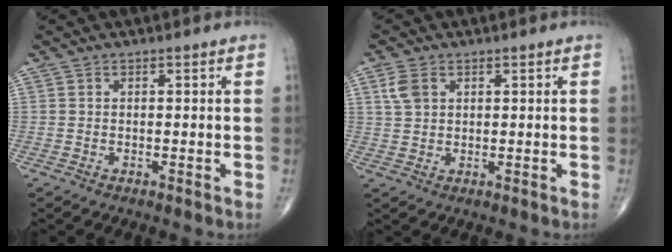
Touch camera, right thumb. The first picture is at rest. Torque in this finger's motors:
{"motor_torque": [-0.40, 0.38, 0.08, -0.01, 0.00]}